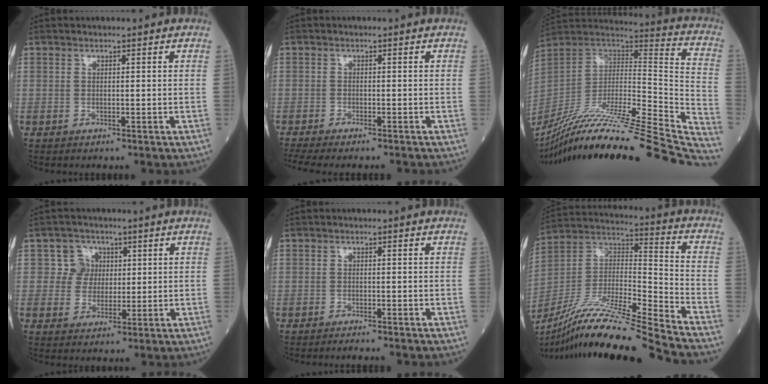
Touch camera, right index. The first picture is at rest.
{"total": 9.7, "force": [-8.8, 0.7, 4.2], "torque": [-0.051, -0.018, -0.123]}
{"total": 40.2, "force": [-34.3, -0.4, 21.0], "torque": [-0.241, -0.081, -0.511]}
{"total": 4.0, "force": [1.2, 3.8, 0.1], "torque": [0.006, 0.008, 0.020]}
{"total": 2.4, "force": [-2.2, -0.3, 1.0], "torque": [-0.011, -0.001, -0.027]}
{"total": 22.8, "force": [-19.5, -1.6, 11.7], "torque": [-0.239, -0.023, -0.352]}